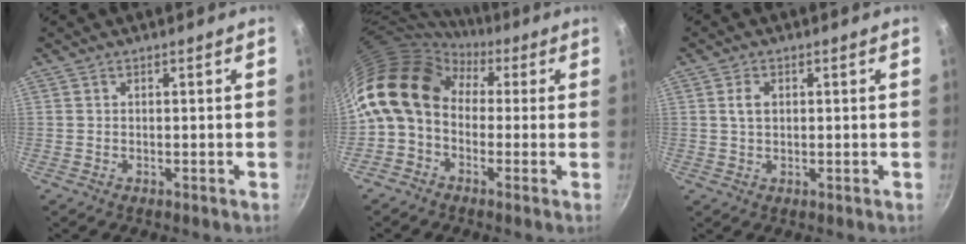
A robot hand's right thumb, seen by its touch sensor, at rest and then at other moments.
{"total": 12.6, "force": [1.8, 9.4, 8.2], "torque": [-0.127, 0.024, 0.006]}
{"total": 2.7, "force": [0.6, 1.8, 1.9], "torque": [-0.030, 0.003, 0.011]}